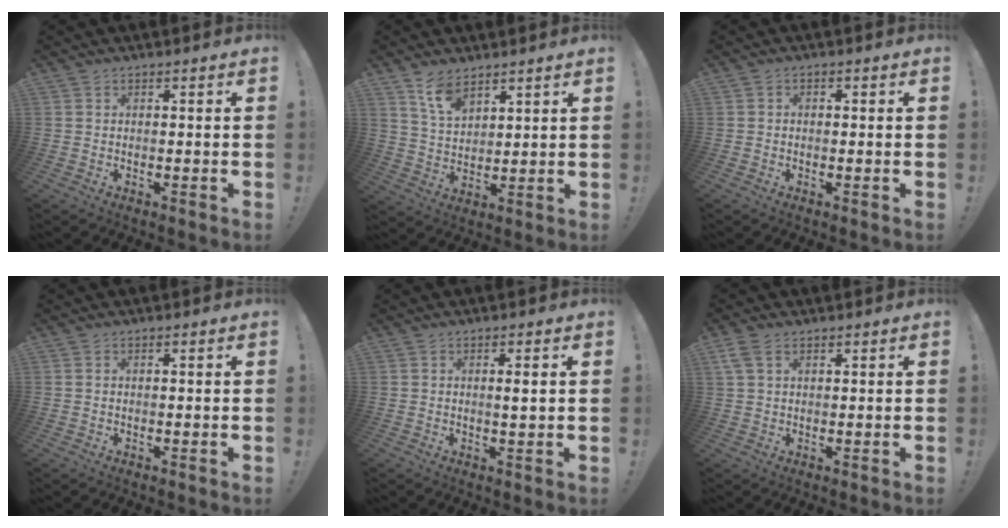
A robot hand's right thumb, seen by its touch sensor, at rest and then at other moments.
{"total": 8.5, "force": [6.3, 4.2, 3.9], "torque": [-0.074, -0.033, 0.119]}
{"total": 1.0, "force": [-0.6, 0.7, 0.4], "torque": [-0.009, 0.005, -0.010]}
{"total": 0.0}
{"total": 2.2, "force": [0.3, 0.1, 2.2], "torque": [-0.030, -0.007, 0.000]}
{"total": 4.3, "force": [2.3, 2.5, 2.8], "torque": [-0.050, 0.001, 0.044]}